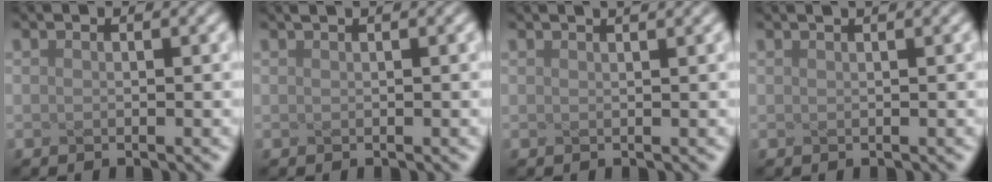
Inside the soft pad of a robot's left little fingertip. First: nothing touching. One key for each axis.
{"total": 1.1, "fx": 0.7, "fy": 0.3, "fz": 0.8, "tx": -0.010, "ty": 0.001, "tz": 0.003}
{"total": 2.0, "fx": 1.4, "fy": 0.8, "fz": 1.2, "tx": 0.004, "ty": 0.012, "tz": -0.009}
{"total": 1.7, "fx": 1.1, "fy": 0.7, "fz": 1.1, "tx": 0.000, "ty": 0.007, "tz": -0.008}